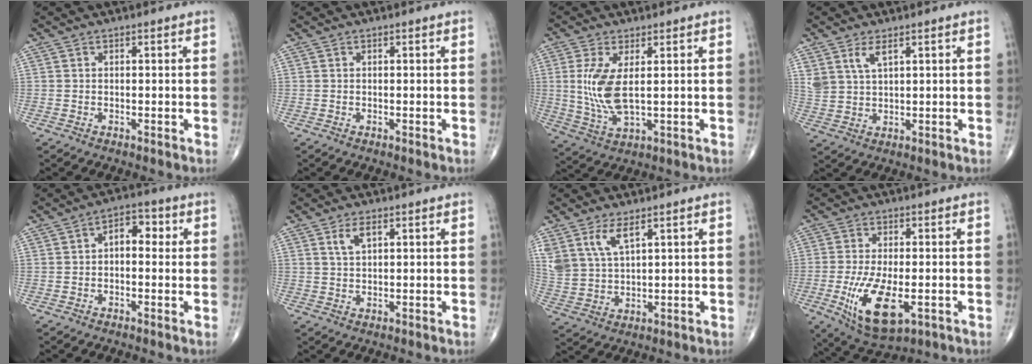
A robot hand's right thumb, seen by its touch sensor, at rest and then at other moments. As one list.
[{"total": 0.0}, {"total": 8.8, "force": [1.2, 3.3, 8.1], "torque": [-0.183, -0.016, 0.033]}, {"total": 4.4, "force": [2.6, 1.8, 3.0], "torque": [-0.062, -0.012, 0.058]}, {"total": 5.4, "force": [0.6, 3.2, 4.3], "torque": [-0.038, 0.017, -0.002]}, {"total": 3.0, "force": [1.5, 1.3, 2.3], "torque": [-0.044, 0.002, 0.032]}, {"total": 7.1, "force": [4.2, 2.9, 5.0], "torque": [-0.105, -0.016, 0.094]}, {"total": 12.5, "force": [-3.7, 5.6, 10.6], "torque": [-0.193, -0.012, -0.051]}]